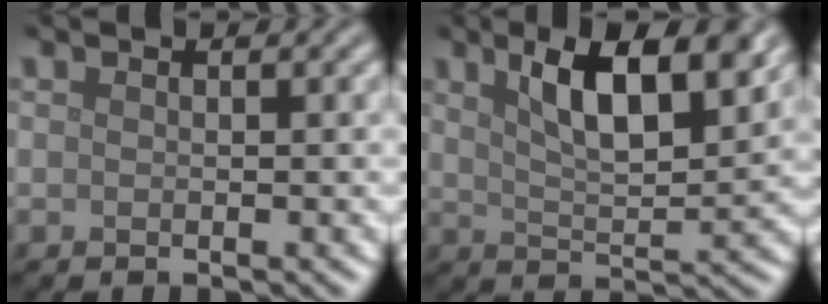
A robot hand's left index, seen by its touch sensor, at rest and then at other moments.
{"total": 8.0, "force": [3.9, 2.6, 6.4], "torque": [-0.105, 0.005, 0.063]}